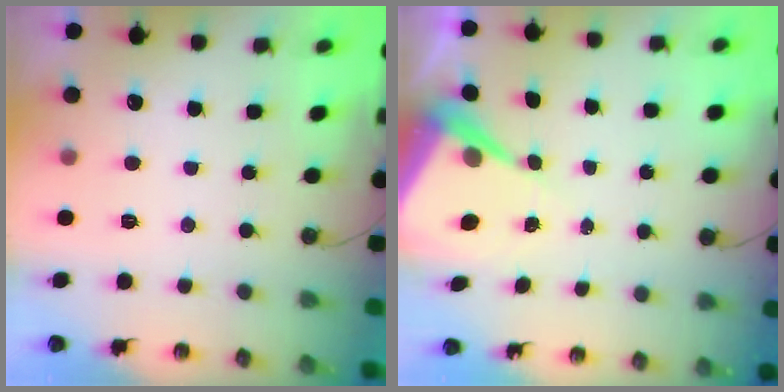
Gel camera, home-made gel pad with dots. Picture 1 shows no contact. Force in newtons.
{"total": 7.8, "press": 7.8, "slide": 0.5}